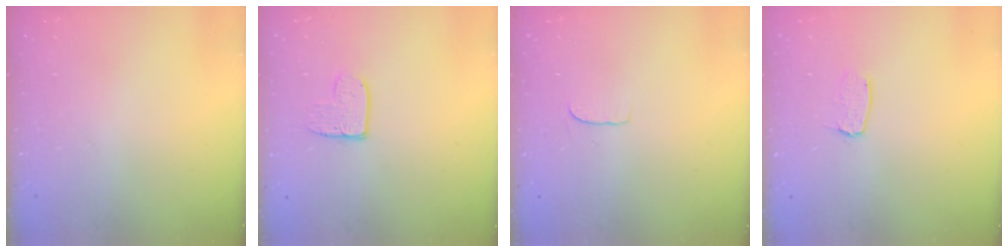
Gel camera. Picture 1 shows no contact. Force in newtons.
{"total": 7.9, "press": 7.9, "slide": 0.6}
{"total": 4.1, "press": 4.1, "slide": 0.3}
{"total": 3.7, "press": 3.7, "slide": 0.3}